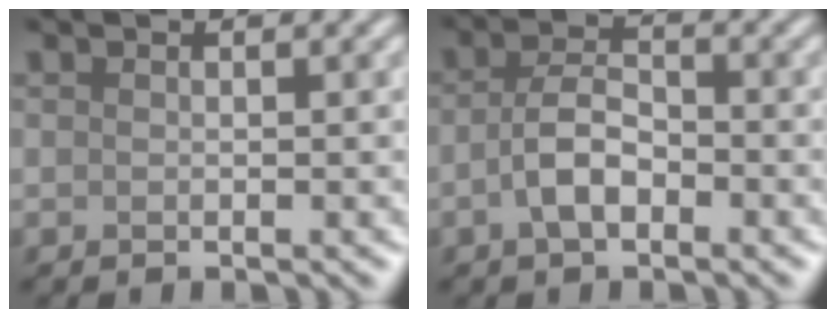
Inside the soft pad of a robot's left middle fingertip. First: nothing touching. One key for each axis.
{"total": 3.5, "fx": -1.2, "fy": 1.8, "fz": 2.8, "tx": -0.053, "ty": 0.005, "tz": -0.030}